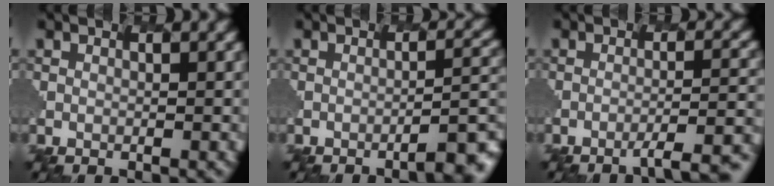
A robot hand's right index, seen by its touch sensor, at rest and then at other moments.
{"total": 4.4, "force": [-2.6, 1.1, 3.3], "torque": [-0.035, 0.005, -0.038]}
{"total": 5.7, "force": [-4.0, 1.2, 3.9], "torque": [-0.047, 0.006, -0.054]}